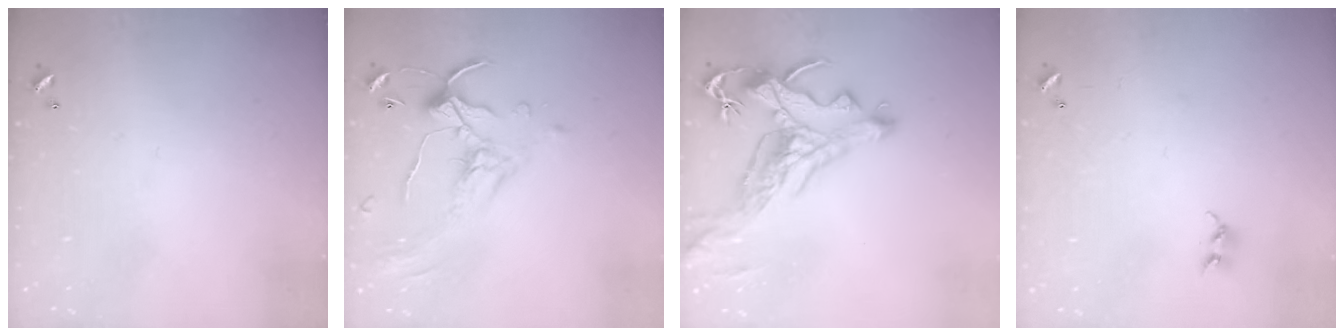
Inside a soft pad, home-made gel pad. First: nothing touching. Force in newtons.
{"total": 1.1, "press": 0.4, "slide": 1.0}
{"total": 2.2, "press": 1.7, "slide": 1.3}
{"total": 5.9, "press": 5.9, "slide": 0.4}